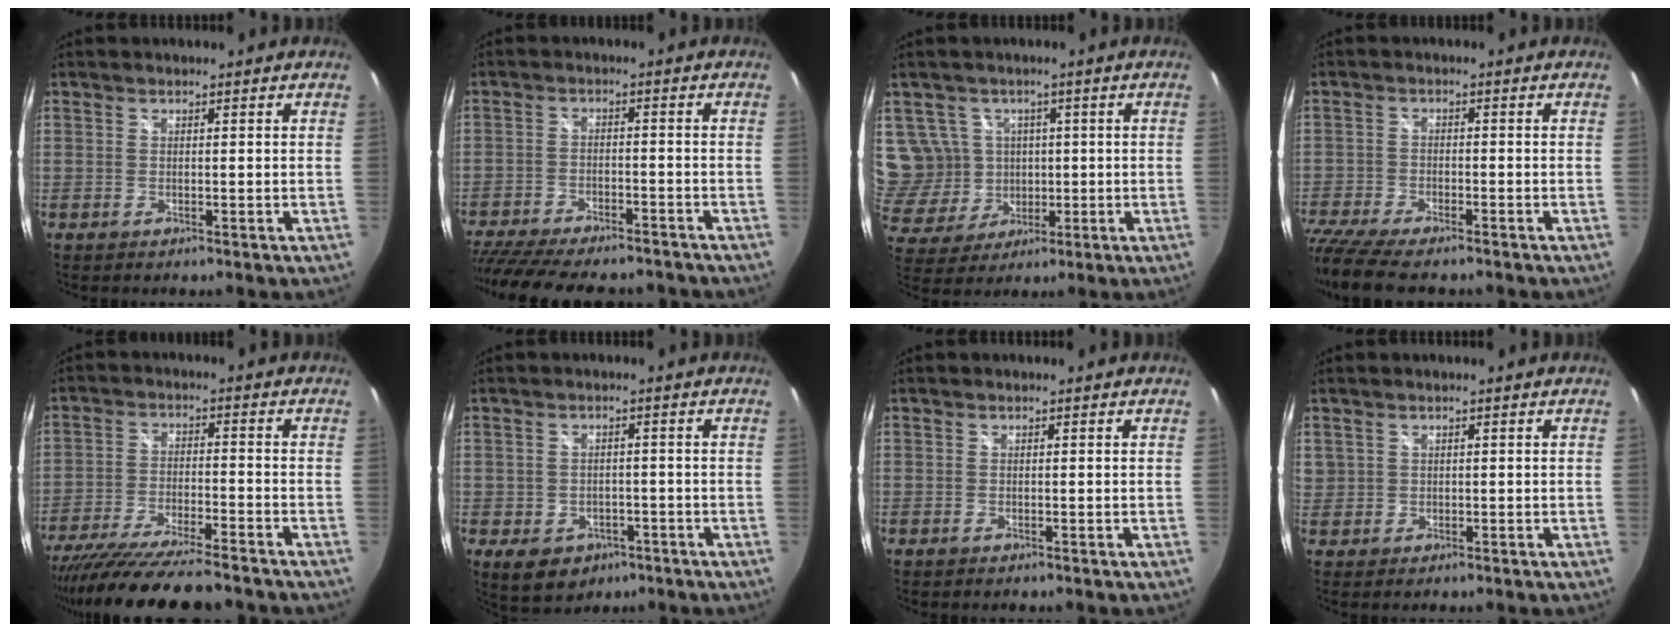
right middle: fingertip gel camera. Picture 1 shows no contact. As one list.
[{"total": 20.1, "force": [-16.8, 6.2, 9.3], "torque": [-0.202, -0.028, -0.250]}, {"total": 9.8, "force": [2.3, 9.1, 2.9], "torque": [-0.083, 0.014, 0.065]}, {"total": 11.8, "force": [-9.9, 3.0, 5.8], "torque": [-0.157, -0.045, -0.182]}, {"total": 17.7, "force": [-15.3, 1.9, 8.6], "torque": [-0.169, -0.041, -0.250]}, {"total": 7.5, "force": [-3.5, 5.9, 3.1], "torque": [-0.066, -0.002, -0.035]}, {"total": 0.0}, {"total": 2.8, "force": [0.7, 2.6, 0.6], "torque": [-0.005, 0.003, 0.013]}]